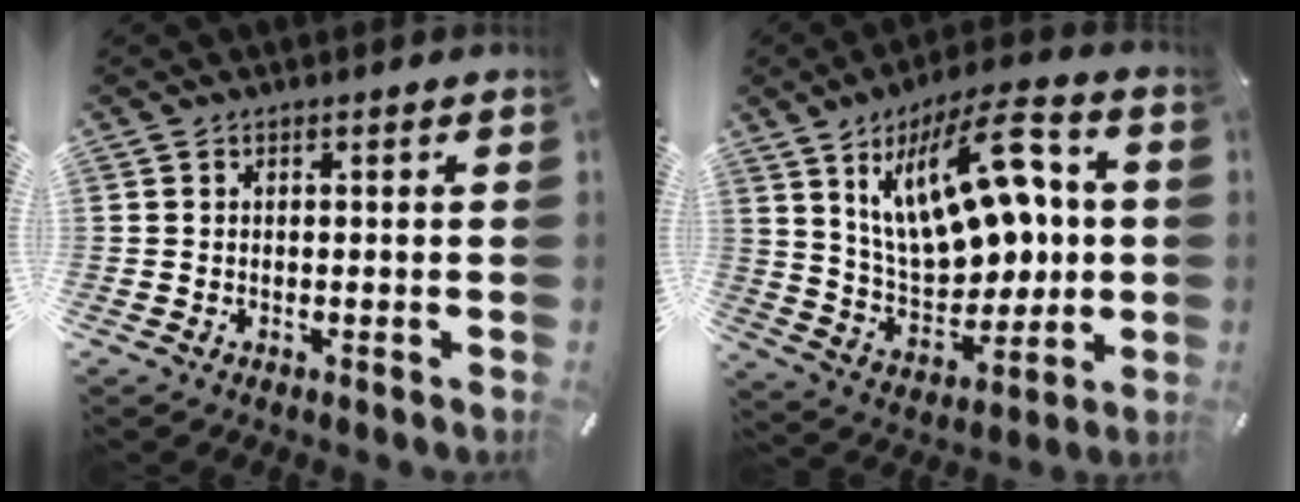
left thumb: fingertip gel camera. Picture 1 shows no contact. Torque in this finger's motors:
{"motor_torque": [2.56, 2.44, 1.56, -1.21, 0.48]}